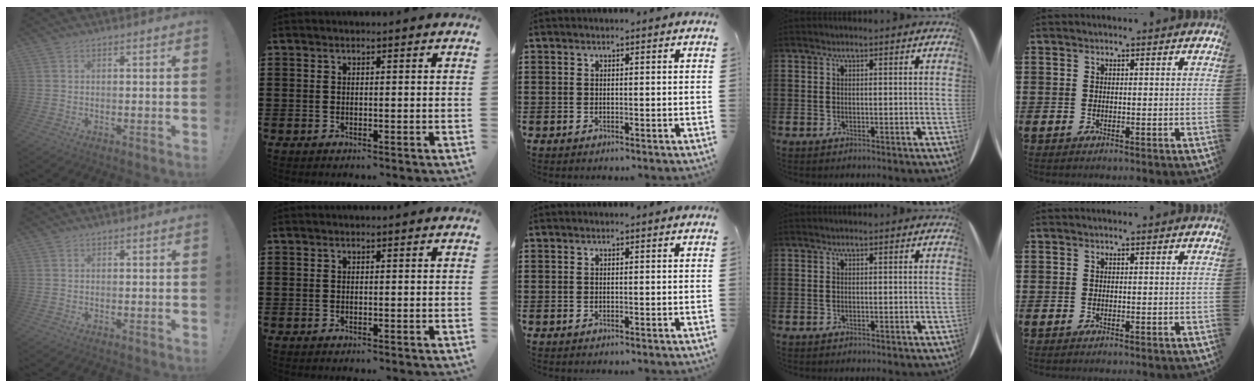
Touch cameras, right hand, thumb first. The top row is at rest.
{}